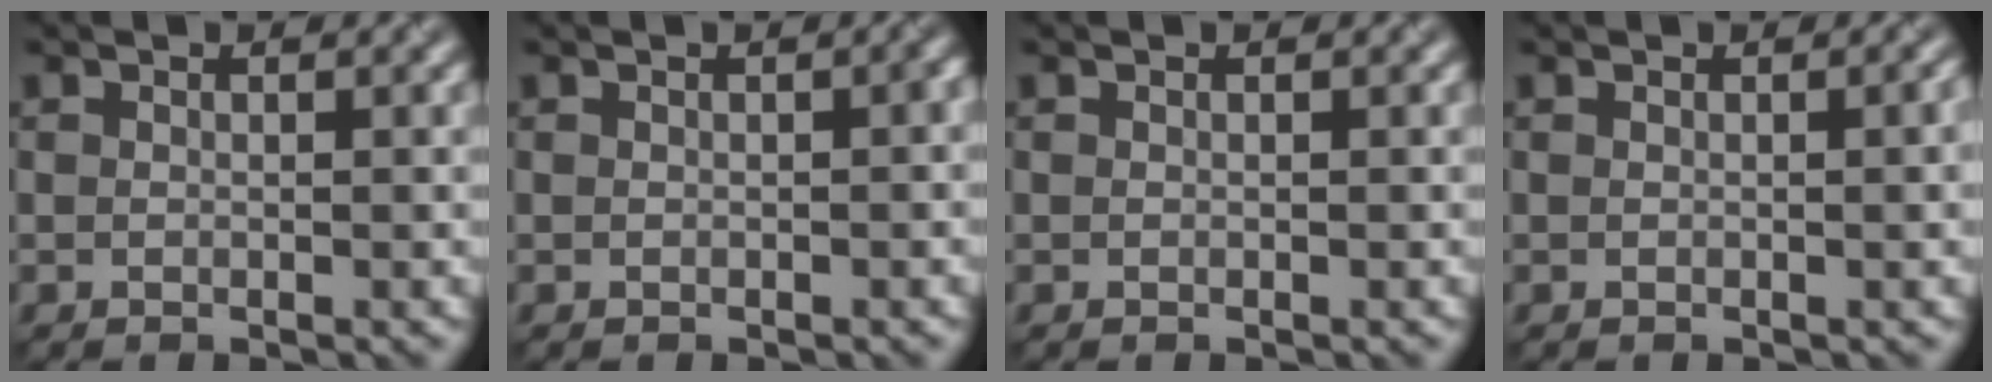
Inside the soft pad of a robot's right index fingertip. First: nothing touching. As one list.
[{"total": 0.8, "force": [-0.1, 0.1, 0.8], "torque": [-0.009, 0.004, 0.002]}, {"total": 0.0}, {"total": 2.0, "force": [0.1, 0.6, 1.9], "torque": [-0.018, 0.005, -0.001]}]